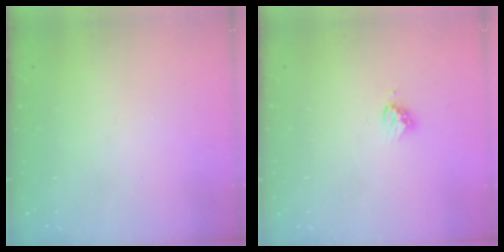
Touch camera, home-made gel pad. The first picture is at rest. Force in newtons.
{"total": 3.6, "press": 3.5, "slide": 0.7}